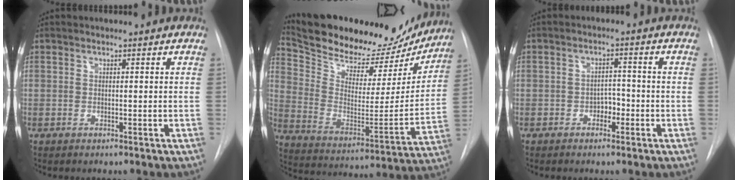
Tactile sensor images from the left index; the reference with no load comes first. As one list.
[{"total": 25.4, "force": [22.7, 7.7, 8.3], "torque": [-0.144, -0.030, 0.324]}, {"total": 2.7, "force": [-1.7, 1.6, 1.5], "torque": [-0.015, 0.003, -0.028]}]